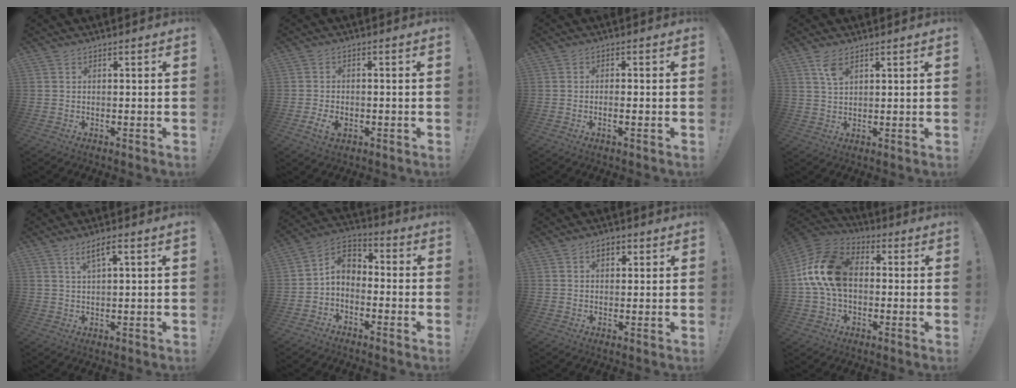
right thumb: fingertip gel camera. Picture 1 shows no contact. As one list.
[{"total": 4.7, "force": [-2.1, 2.6, 3.2], "torque": [-0.064, 0.002, -0.040]}, {"total": 2.1, "force": [-0.8, 0.3, 2.0], "torque": [-0.033, -0.001, -0.016]}, {"total": 4.6, "force": [2.7, 2.2, 3.1], "torque": [-0.058, -0.008, 0.048]}, {"total": 4.2, "force": [1.7, 0.7, 3.7], "torque": [-0.074, 0.004, 0.028]}, {"total": 6.4, "force": [-1.9, 5.1, 3.4], "torque": [-0.061, 0.019, -0.031]}, {"total": 3.2, "force": [1.1, 2.1, 2.2], "torque": [-0.032, 0.003, 0.016]}, {"total": 17.8, "force": [1.1, 11.9, 13.1], "torque": [-0.234, 0.025, 0.025]}]